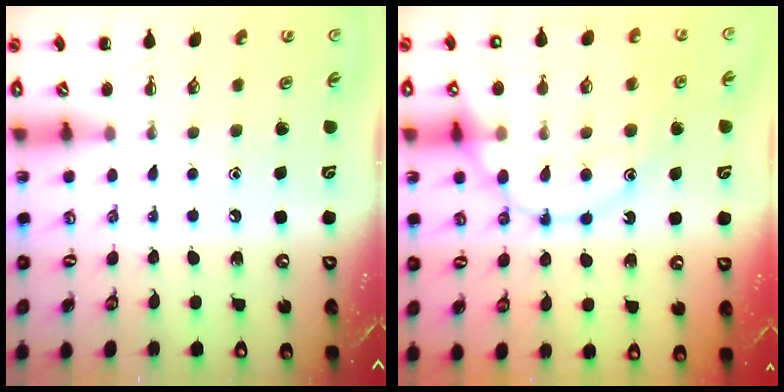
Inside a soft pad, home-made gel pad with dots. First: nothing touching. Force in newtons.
{"total": 18.7, "press": 18.6, "slide": 1.9}